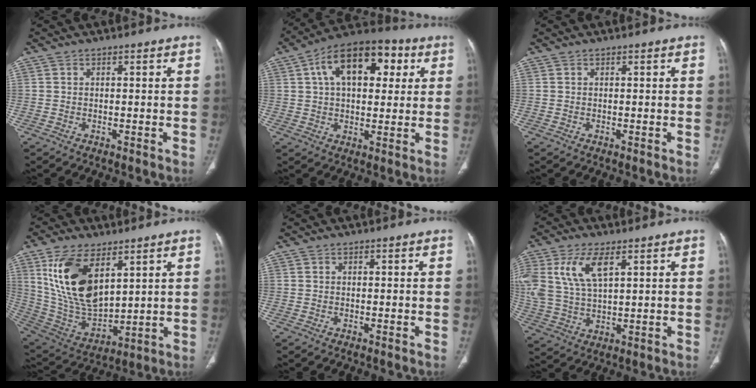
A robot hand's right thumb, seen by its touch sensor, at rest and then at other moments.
{"total": 17.0, "force": [5.4, 9.7, 12.9], "torque": [-0.167, 0.018, 0.077]}
{"total": 0.0}
{"total": 18.1, "force": [7.6, 9.3, 13.6], "torque": [-0.245, -0.033, 0.162]}
{"total": 0.0}
{"total": 12.3, "force": [4.9, 5.9, 9.6], "torque": [-0.216, -0.006, 0.103]}